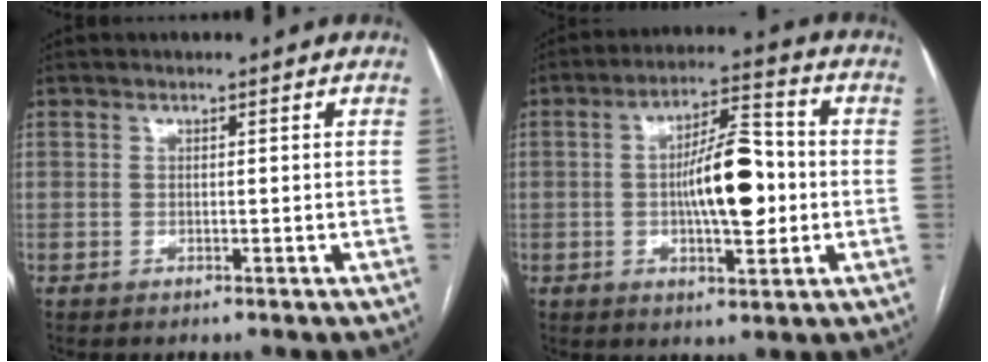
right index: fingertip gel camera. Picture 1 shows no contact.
{"total": 10.9, "force": [-0.6, 3.1, 10.5], "torque": [-0.177, 0.016, -0.008]}